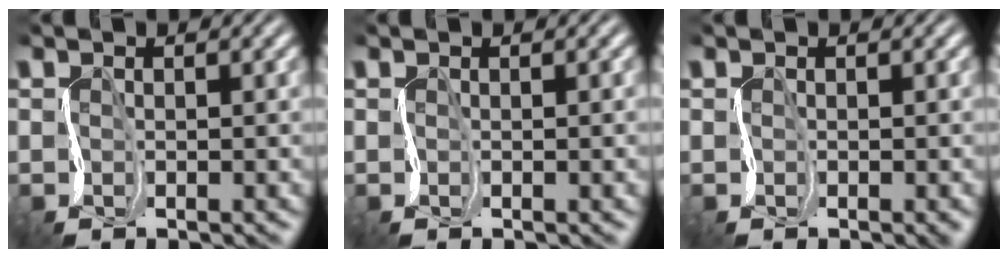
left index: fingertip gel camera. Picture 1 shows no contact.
{"total": 1.2, "force": [0.2, 0.6, 1.1], "torque": [-0.007, -0.001, -0.001]}
{"total": 1.3, "force": [-0.6, 0.4, 1.1], "torque": [-0.010, -0.001, -0.003]}